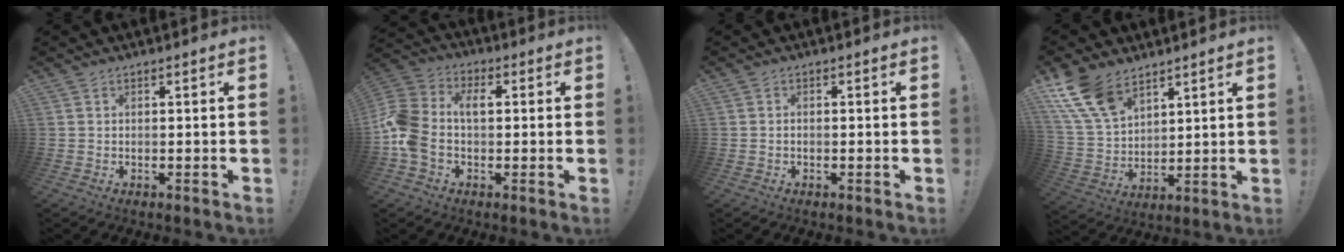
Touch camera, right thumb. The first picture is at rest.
{"total": 12.4, "force": [-0.2, 8.8, 8.7], "torque": [-0.190, 0.016, -0.004]}
{"total": 0.8, "force": [-0.6, 0.4, 0.4], "torque": [-0.014, 0.004, -0.010]}
{"total": 14.4, "force": [9.4, 8.0, 7.5], "torque": [-0.169, -0.048, 0.181]}